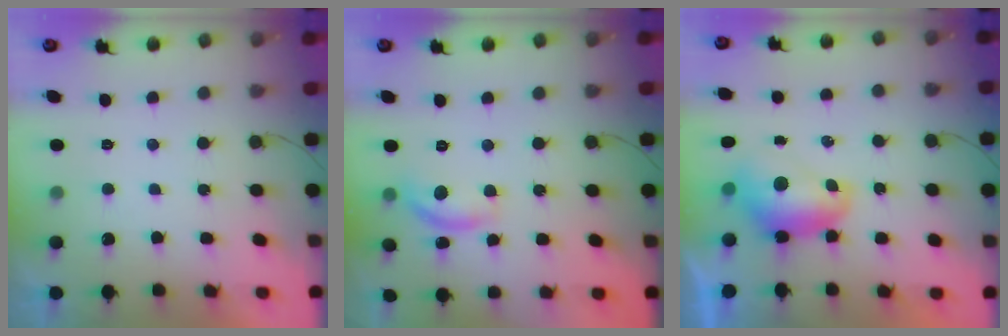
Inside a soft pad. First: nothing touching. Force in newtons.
{"total": 10.3, "press": 10.3, "slide": 0.4}
{"total": 8.5, "press": 8.4, "slide": 0.9}